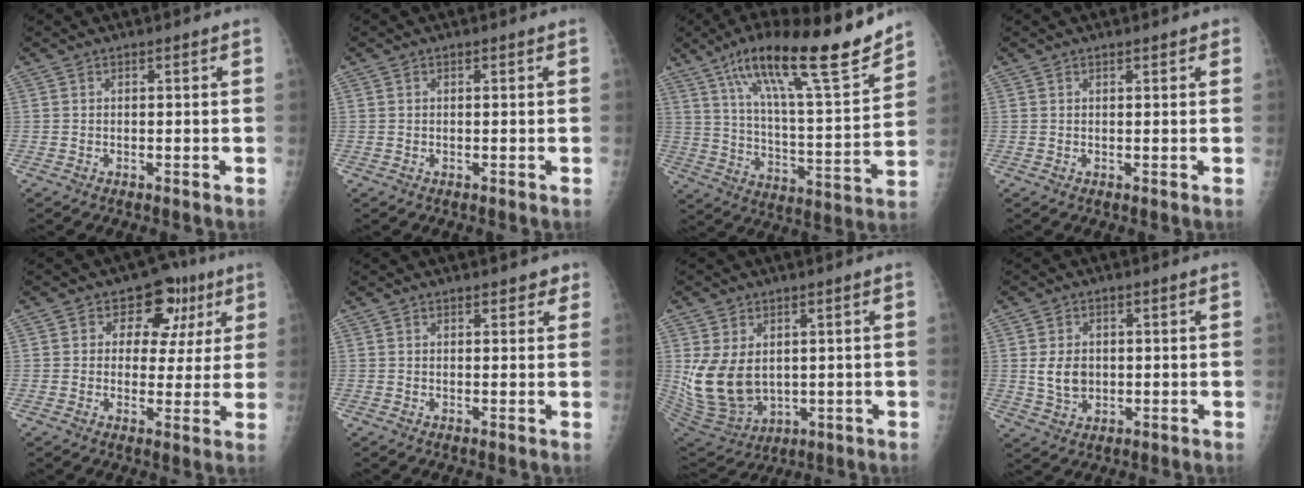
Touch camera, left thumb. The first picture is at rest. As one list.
[{"total": 0.0}, {"total": 23.2, "force": [16.2, 4.0, 16.2], "torque": [-0.241, -0.064, 0.268]}, {"total": 1.2, "force": [0.8, 0.5, 0.7], "torque": [-0.004, -0.001, 0.008]}, {"total": 10.5, "force": [3.9, 7.7, 5.9], "torque": [-0.021, 0.002, 0.046]}, {"total": 2.9, "force": [2.1, 1.5, 1.3], "torque": [0.012, -0.006, 0.022]}, {"total": 13.0, "force": [1.7, 9.2, 9.1], "torque": [-0.163, -0.017, 0.061]}, {"total": 5.7, "force": [0.5, 4.3, 3.8], "torque": [-0.054, -0.006, 0.018]}]